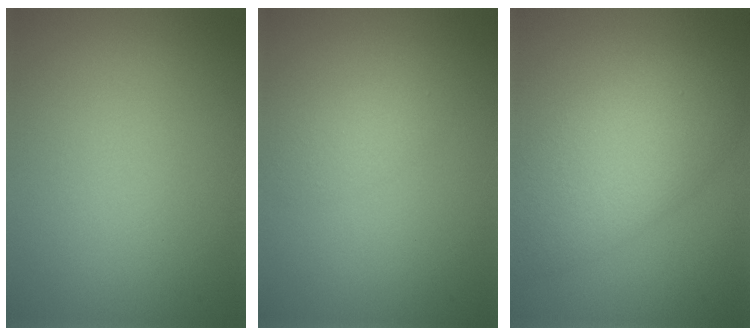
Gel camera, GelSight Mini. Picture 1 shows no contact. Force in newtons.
{"total": 1.6, "press": 1.6, "slide": 0.0}
{"total": 7.4, "press": 7.4, "slide": 0.4}